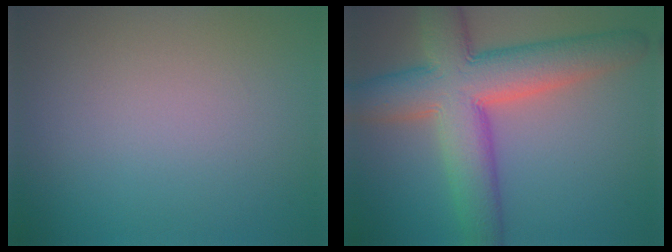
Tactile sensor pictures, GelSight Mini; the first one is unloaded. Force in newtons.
{"total": 10.4, "press": 10.4, "slide": 0.4}